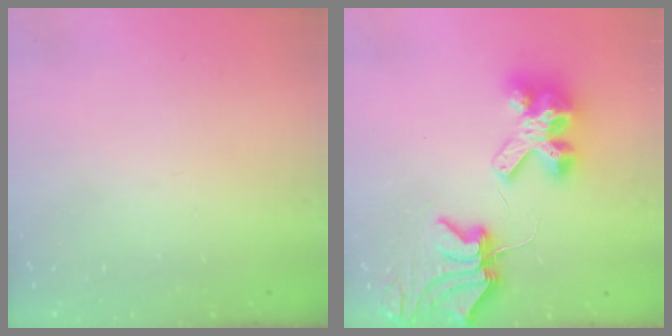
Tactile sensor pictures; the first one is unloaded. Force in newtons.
{"total": 10.0, "press": 9.9, "slide": 1.6}